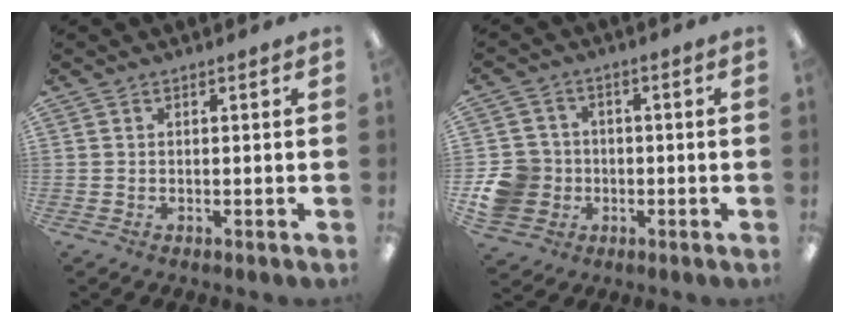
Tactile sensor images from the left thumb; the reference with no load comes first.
{"total": 9.6, "force": [-2.0, 8.9, 2.9], "torque": [-0.075, 0.021, -0.030]}